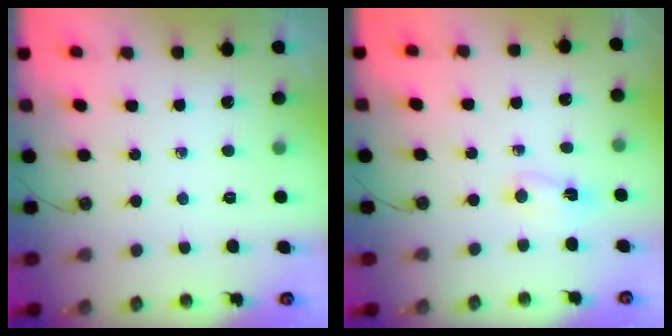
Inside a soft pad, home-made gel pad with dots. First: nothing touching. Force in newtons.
{"total": 11.3, "press": 2.7, "slide": 10.9}